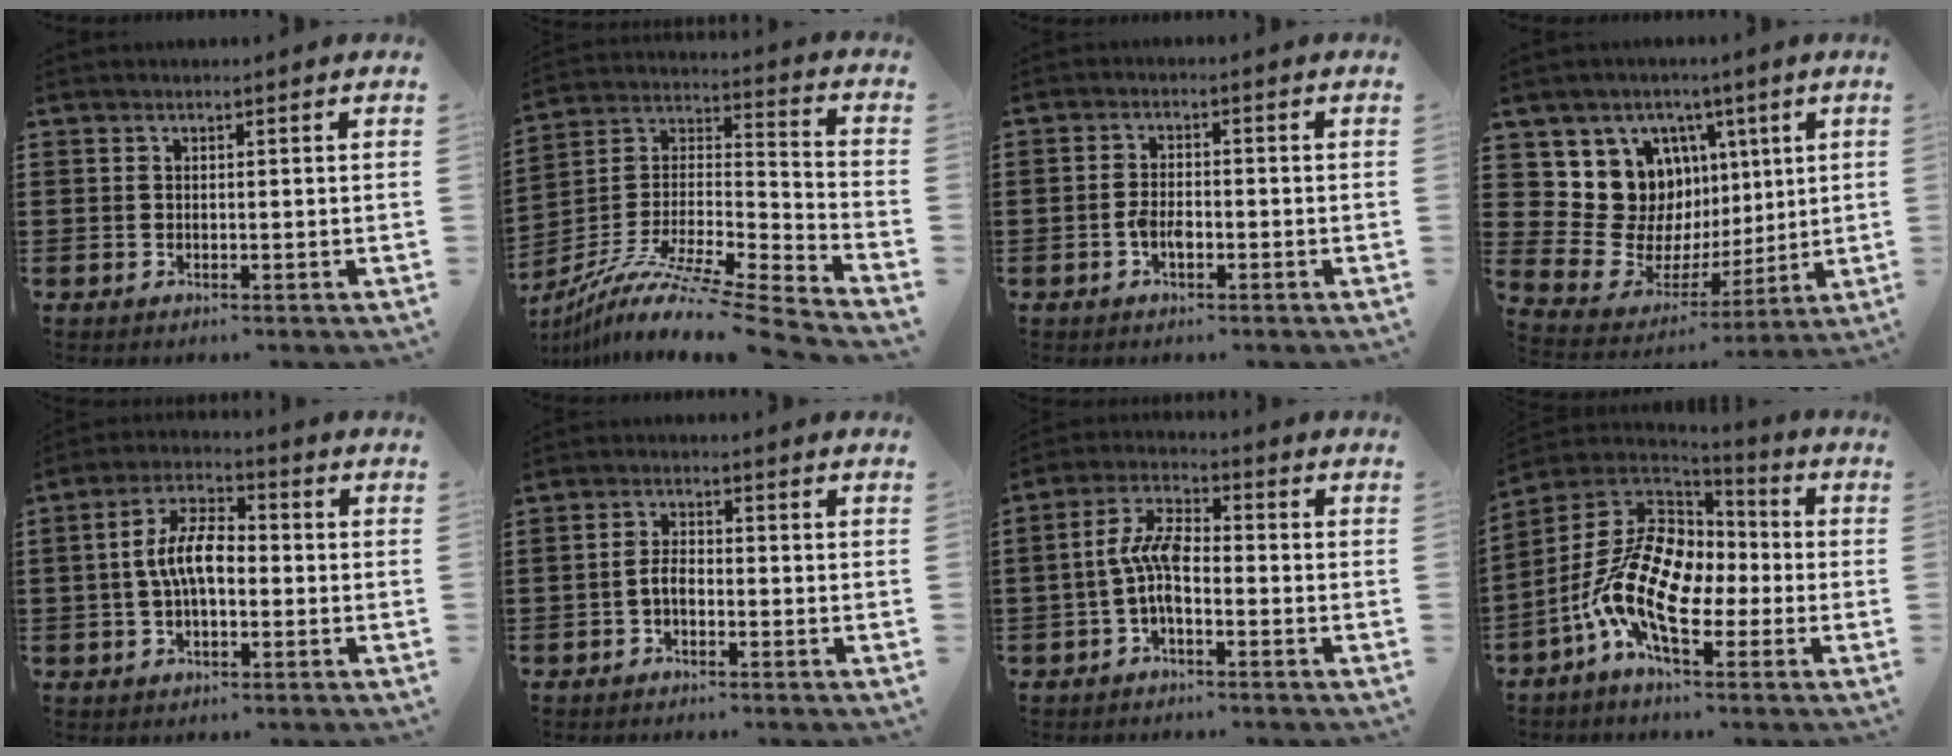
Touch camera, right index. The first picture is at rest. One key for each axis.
{"total": 10.3, "fx": -8.4, "fy": 0.4, "fz": 6.0, "tx": -0.108, "ty": -0.003, "tz": -0.164}
{"total": 2.6, "fx": -1.1, "fy": 1.2, "fz": 2.1, "tx": -0.046, "ty": 0.000, "tz": -0.021}
{"total": 11.6, "fx": 4.1, "fy": 10.4, "fz": 3.1, "tx": -0.086, "ty": -0.042, "tz": 0.089}
{"total": 7.5, "fx": -0.5, "fy": 3.5, "fz": 6.6, "tx": -0.139, "ty": 0.004, "tz": -0.013}
{"total": 2.6, "fx": -1.0, "fy": 1.3, "fz": 2.1, "tx": -0.055, "ty": -0.001, "tz": -0.025}
{"total": 6.4, "fx": -1.5, "fy": 2.5, "fz": 5.6, "tx": -0.129, "ty": 0.001, "tz": -0.034}
{"total": 14.2, "fx": -4.2, "fy": 7.6, "fz": 11.2, "tx": -0.271, "ty": -0.004, "tz": -0.088}